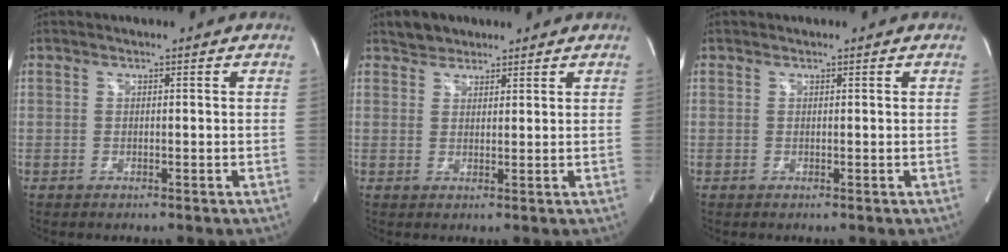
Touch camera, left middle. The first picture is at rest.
{"total": 2.8, "force": [2.2, 1.7, 0.2], "torque": [-0.003, 0.011, 0.035]}
{"total": 0.0}